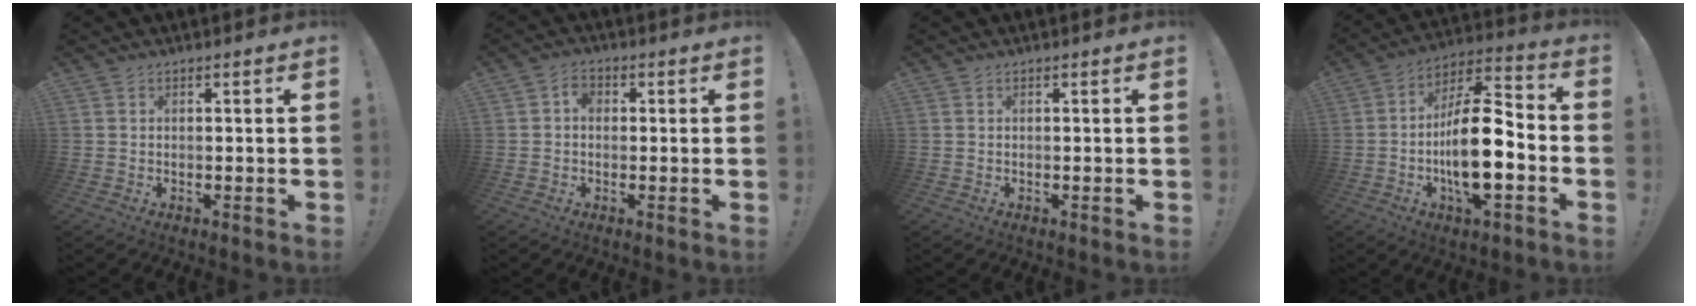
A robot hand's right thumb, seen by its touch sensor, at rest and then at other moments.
{"total": 3.4, "force": [-0.1, 2.4, 2.3], "torque": [-0.033, 0.005, -0.002]}
{"total": 0.0}
{"total": 18.3, "force": [-4.1, 6.8, 16.5], "torque": [-0.293, 0.016, -0.068]}